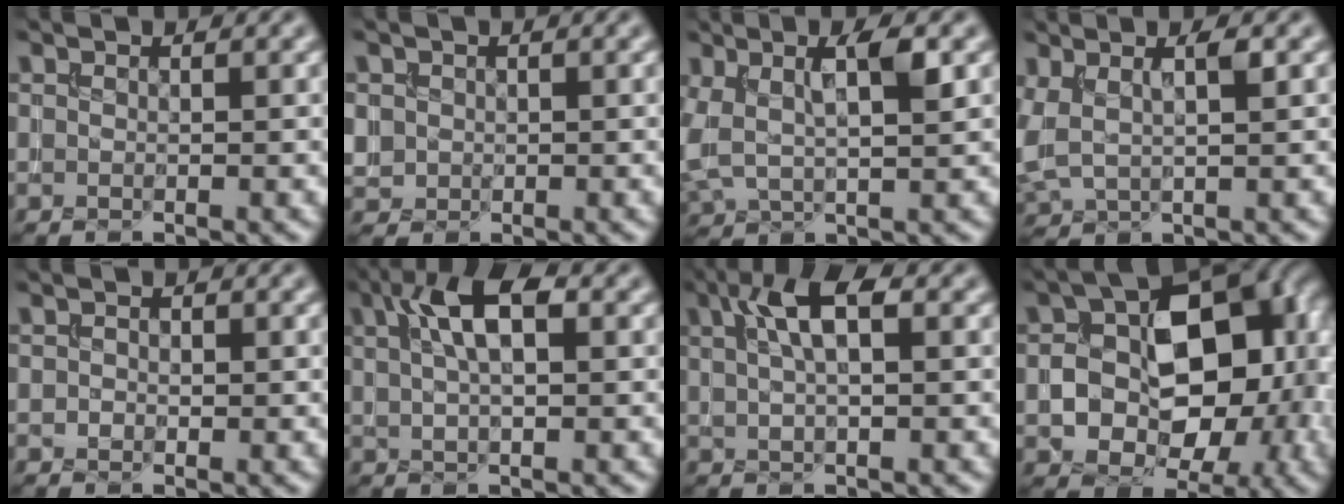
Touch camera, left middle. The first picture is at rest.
{"total": 1.6, "force": [0.1, 1.6, 0.3], "torque": [-0.002, -0.006, 0.007]}
{"total": 4.6, "force": [1.2, 1.9, 4.0], "torque": [-0.087, 0.002, 0.025]}
{"total": 3.4, "force": [1.1, 1.5, 2.9], "torque": [-0.068, -0.003, 0.026]}
{"total": 1.0, "force": [-0.3, 0.8, 0.4], "torque": [-0.001, -0.003, -0.009]}
{"total": 5.1, "force": [1.7, 1.9, 4.4], "torque": [-0.081, 0.012, 0.024]}
{"total": 4.2, "force": [1.5, 1.3, 3.7], "torque": [-0.069, 0.011, 0.022]}
{"total": 11.3, "force": [-0.8, 7.6, 8.4], "torque": [-0.096, 0.014, -0.012]}